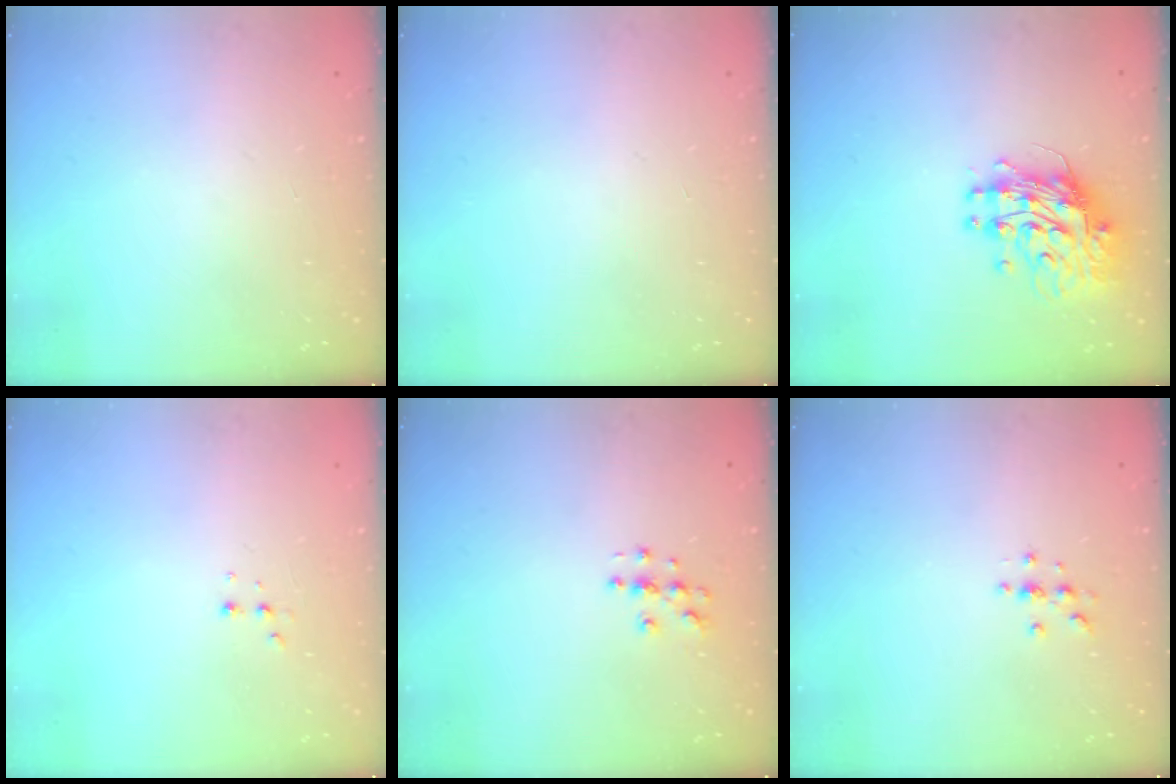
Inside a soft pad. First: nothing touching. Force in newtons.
{"total": 0.0}
{"total": 14.5, "press": 14.4, "slide": 1.2}
{"total": 2.9, "press": 2.8, "slide": 1.0}
{"total": 4.6, "press": 4.6, "slide": 0.3}
{"total": 2.7, "press": 2.7, "slide": 0.3}